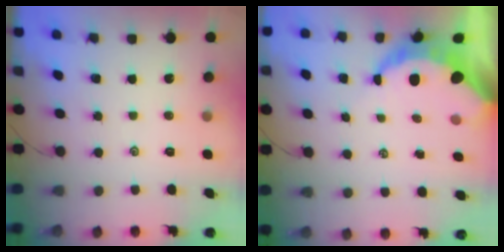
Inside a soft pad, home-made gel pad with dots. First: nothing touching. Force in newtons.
{"total": 8.5, "press": 8.5, "slide": 0.7}